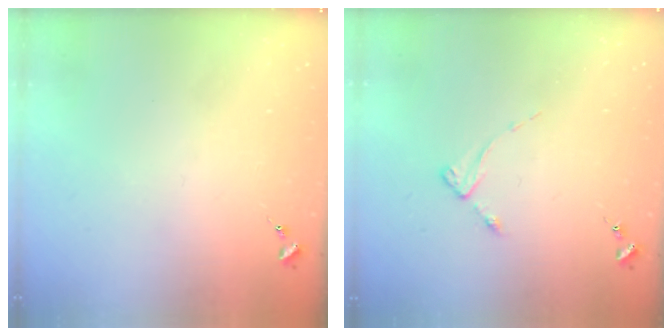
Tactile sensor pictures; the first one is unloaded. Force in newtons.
{"total": 2.8, "press": 2.8, "slide": 0.3}